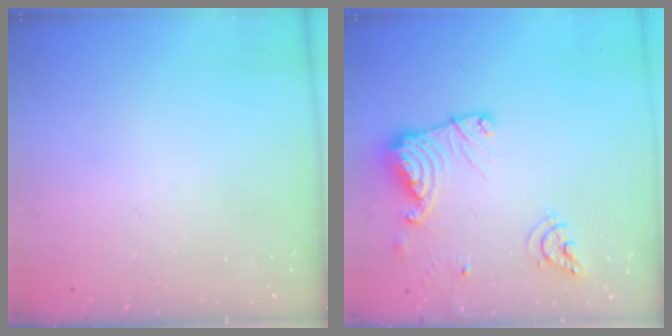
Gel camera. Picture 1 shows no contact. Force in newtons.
{"total": 15.2, "press": 15.1, "slide": 1.8}